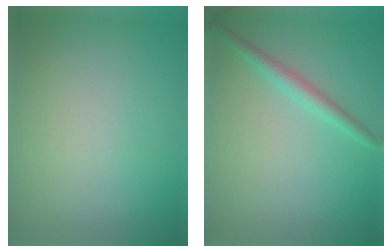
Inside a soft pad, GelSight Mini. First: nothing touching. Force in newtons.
{"total": 2.0, "press": 2.0, "slide": 0.1}